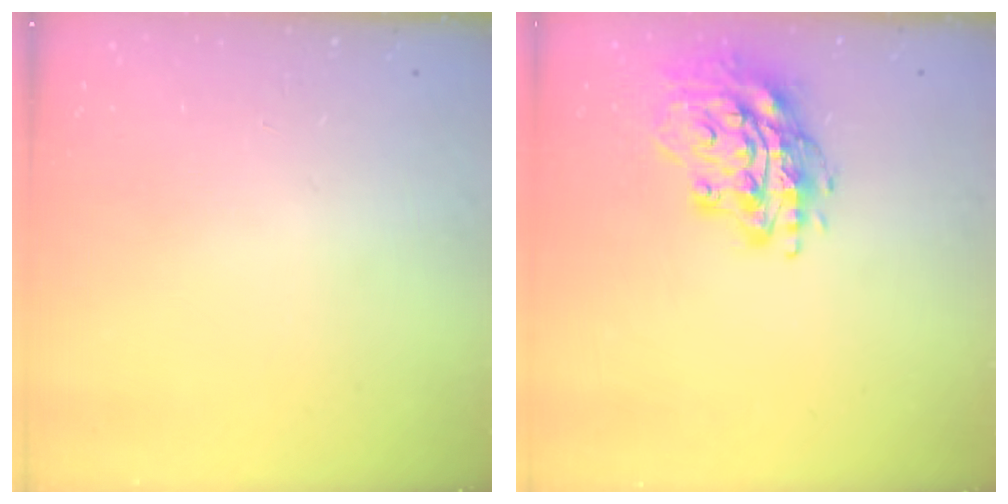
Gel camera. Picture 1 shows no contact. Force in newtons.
{"total": 16.9, "press": 16.8, "slide": 1.5}